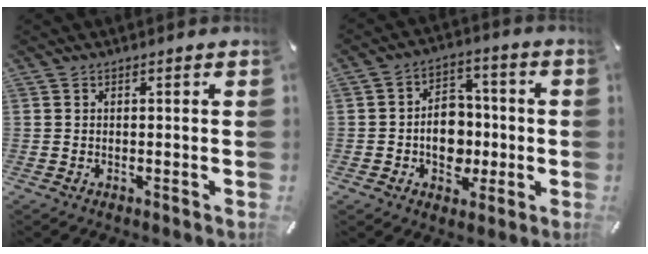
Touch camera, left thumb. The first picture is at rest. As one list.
[{"total": 9.8, "force": [-2.1, 8.2, 5.0], "torque": [-0.065, 0.021, -0.035]}]